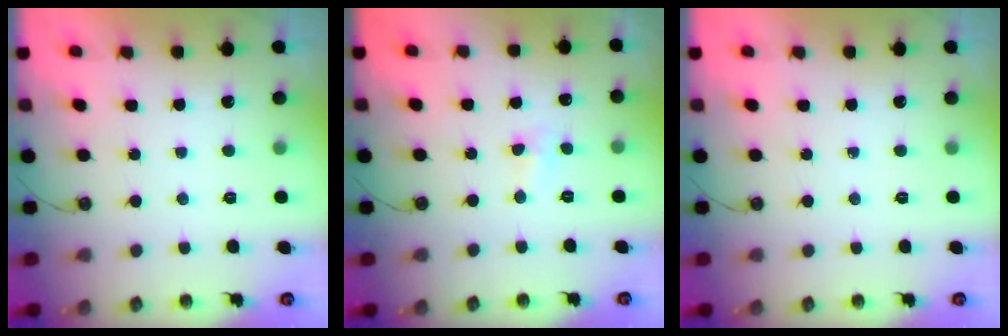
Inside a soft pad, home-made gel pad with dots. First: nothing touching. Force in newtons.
{"total": 2.9, "press": 2.9, "slide": 0.4}
{"total": 0.0}